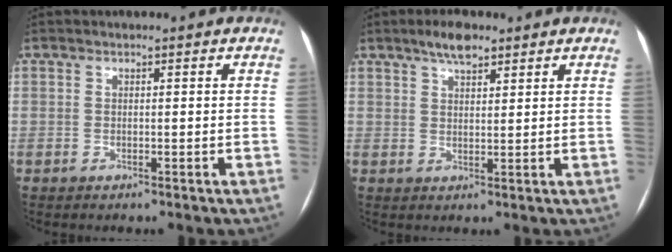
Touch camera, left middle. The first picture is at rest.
{"total": 4.3, "force": [3.1, 1.3, 2.6], "torque": [-0.048, 0.007, 0.053]}